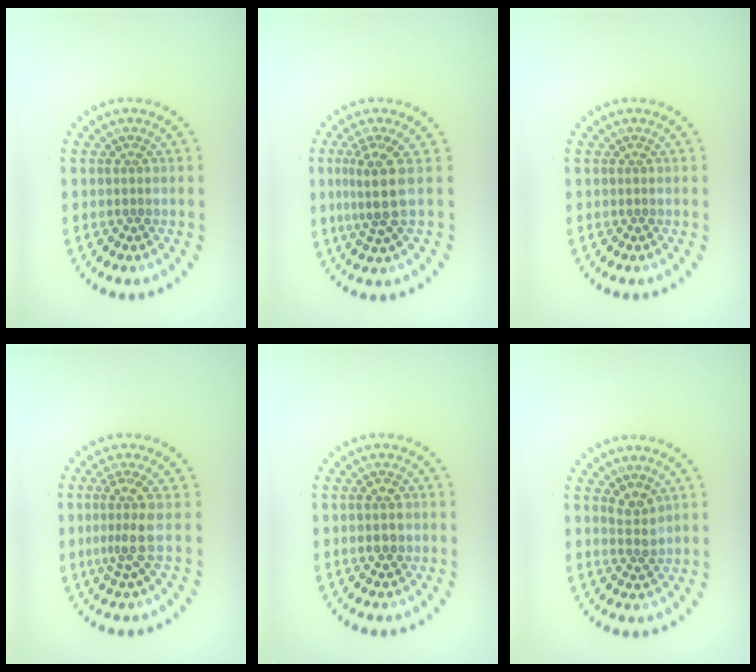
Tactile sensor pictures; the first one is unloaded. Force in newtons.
{"total": 3.4, "press": 2.6, "slide": 2.2}
{"total": 0.0}
{"total": 2.7, "press": 1.9, "slide": 1.9}
{"total": 2.3, "press": 2.3, "slide": 0.1}
{"total": 1.3, "press": 1.1, "slide": 0.7}